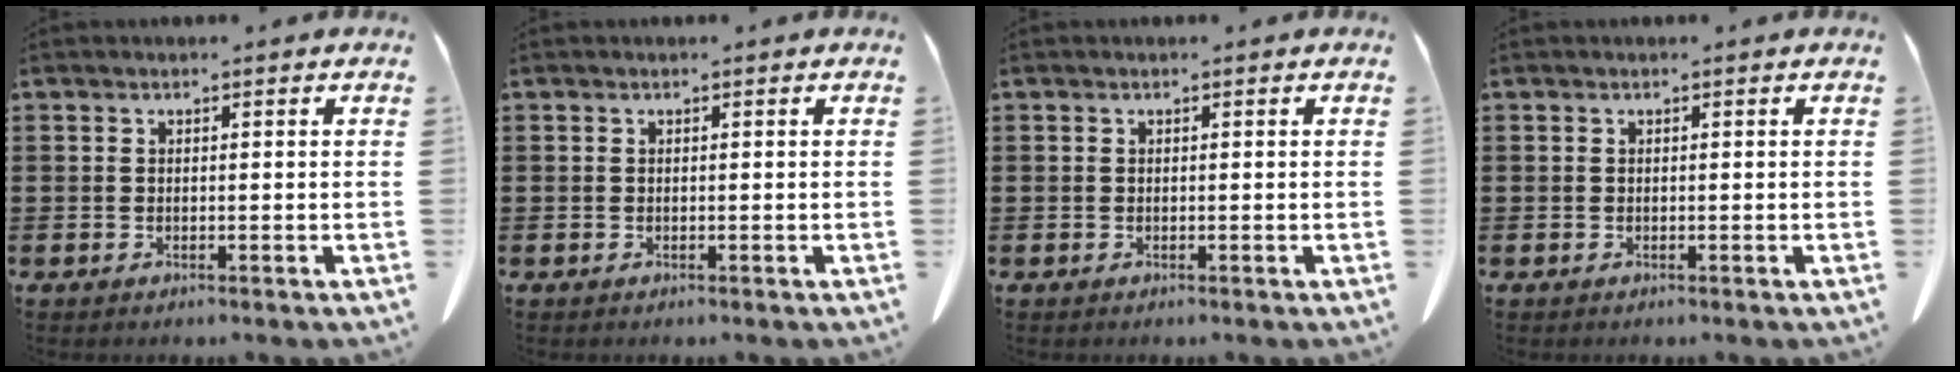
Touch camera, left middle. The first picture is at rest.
{"total": 0.0}
{"total": 0.0}
{"total": 0.0}